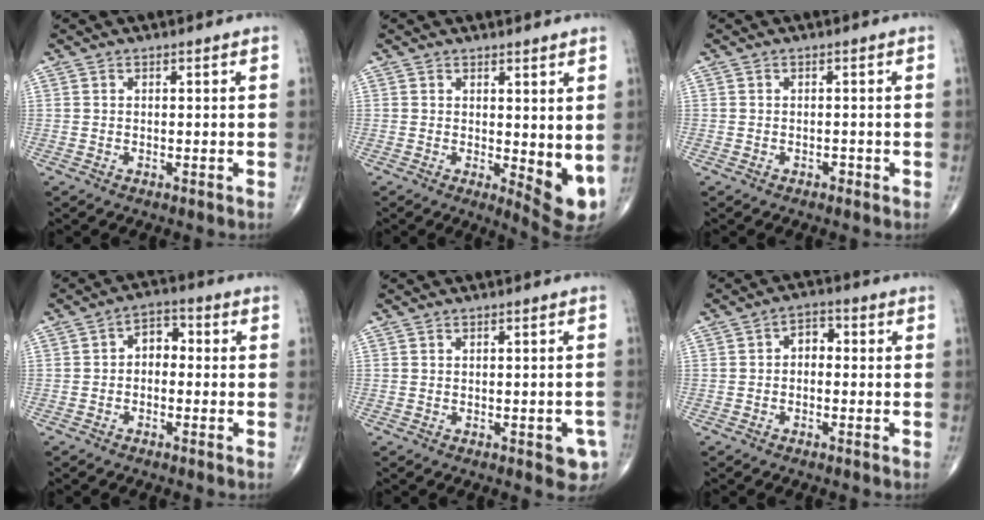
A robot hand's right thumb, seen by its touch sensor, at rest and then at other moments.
{"total": 6.9, "force": [0.7, 2.7, 6.3], "torque": [-0.074, -0.018, 0.016]}
{"total": 0.7, "force": [-0.5, 0.4, 0.2], "torque": [0.002, 0.002, -0.010]}
{"total": 4.7, "force": [-0.3, 3.3, 3.3], "torque": [-0.032, 0.021, -0.018]}
{"total": 4.1, "force": [-1.6, 1.8, 3.3], "torque": [-0.017, 0.002, -0.014]}
{"total": 3.5, "force": [-0.2, 2.5, 2.5], "torque": [-0.022, 0.016, -0.016]}